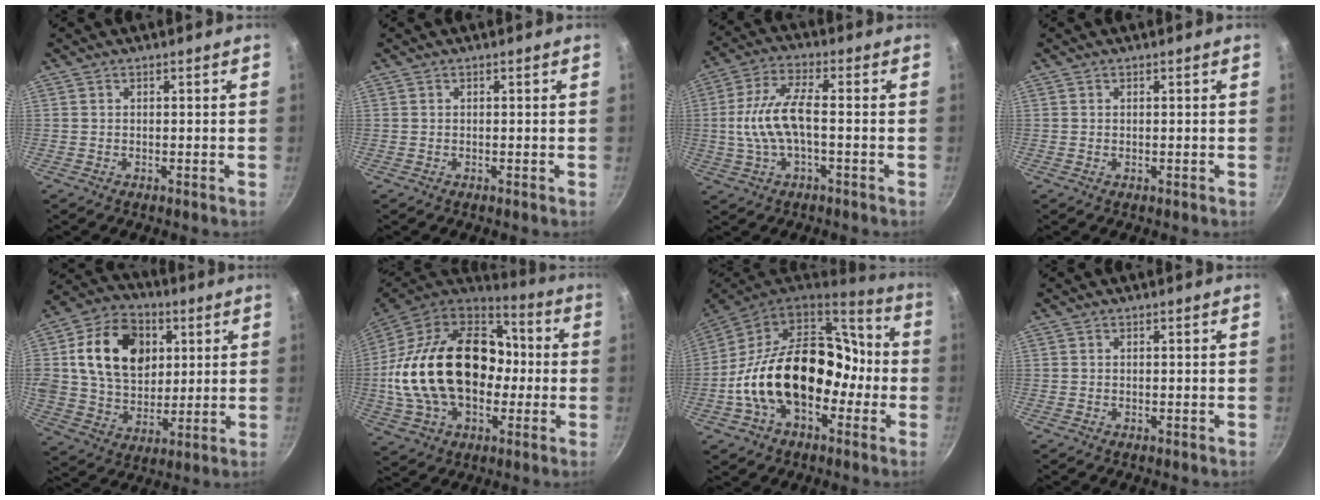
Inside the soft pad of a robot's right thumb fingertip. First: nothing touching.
{"total": 0.0}
{"total": 10.6, "force": [-1.0, 4.2, 9.7], "torque": [-0.199, 0.026, -0.025]}
{"total": 0.0}
{"total": 19.7, "force": [4.8, 14.7, 12.2], "torque": [-0.185, 0.004, 0.080]}
{"total": 30.2, "force": [-0.8, 20.1, 22.5], "torque": [-0.394, 0.052, -0.010]}
{"total": 25.7, "force": [-4.2, 17.0, 18.8], "torque": [-0.283, 0.073, -0.073]}
{"total": 0.0}